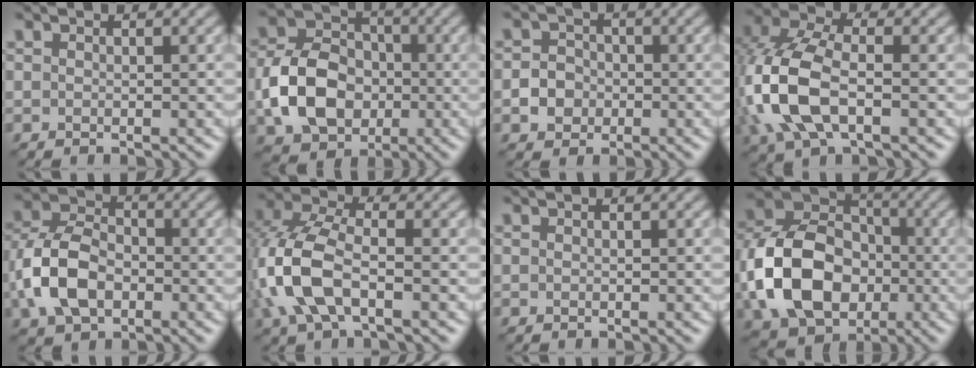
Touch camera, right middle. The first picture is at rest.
{"total": 8.2, "force": [-1.8, 6.2, 5.0], "torque": [-0.101, 0.004, -0.044]}
{"total": 2.5, "force": [-0.8, 2.2, 0.9], "torque": [-0.007, -0.001, -0.020]}
{"total": 8.4, "force": [-2.2, 4.7, 6.6], "torque": [-0.170, 0.003, -0.054]}
{"total": 7.5, "force": [-1.9, 5.2, 5.1], "torque": [-0.116, 0.005, -0.048]}
{"total": 7.6, "force": [-2.2, 4.1, 6.0], "torque": [-0.157, 0.004, -0.054]}
{"total": 0.0}
{"total": 12.6, "force": [-2.7, 9.4, 7.9], "torque": [-0.167, 0.006, -0.063]}